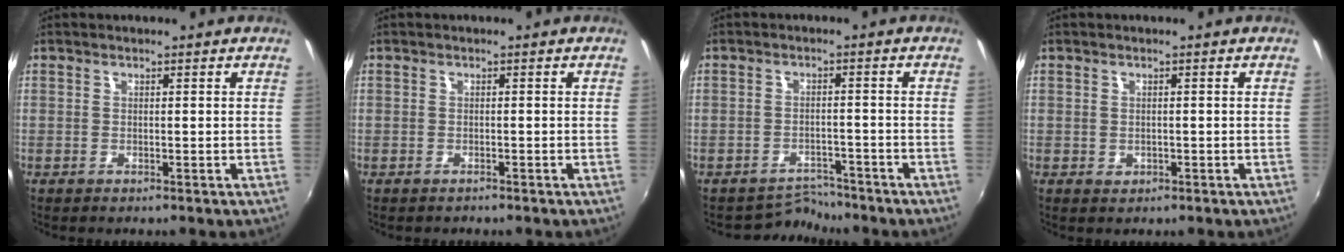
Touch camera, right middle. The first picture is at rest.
{"total": 0.6, "force": [-0.6, 0.2, 0.0], "torque": [-0.002, 0.001, -0.009]}
{"total": 3.9, "force": [-3.7, 0.8, -1.0], "torque": [0.012, 0.011, -0.059]}
{"total": 0.9, "force": [-0.2, 0.8, 0.4], "torque": [-0.004, 0.000, -0.001]}